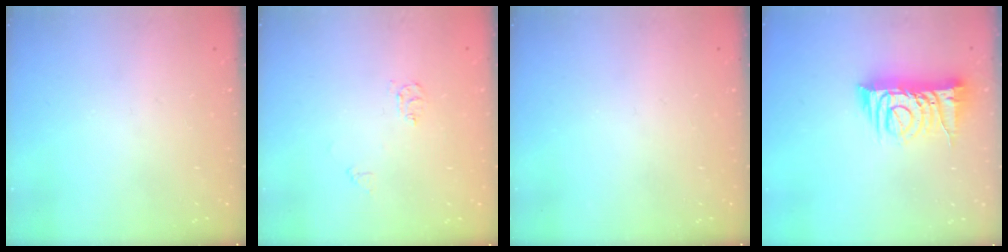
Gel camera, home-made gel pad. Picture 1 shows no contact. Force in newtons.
{"total": 5.5, "press": 5.4, "slide": 0.6}
{"total": 0.0}
{"total": 10.8, "press": 10.7, "slide": 1.4}